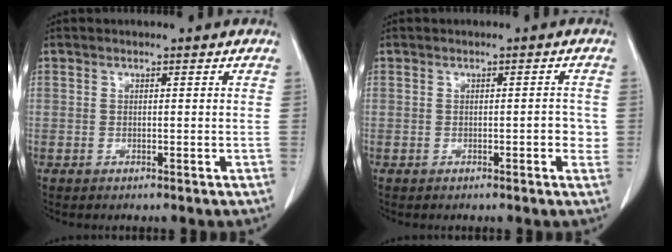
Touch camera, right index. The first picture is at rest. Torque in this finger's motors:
{"motor_torque": [0.36, -0.15, 0.20, 0.03]}